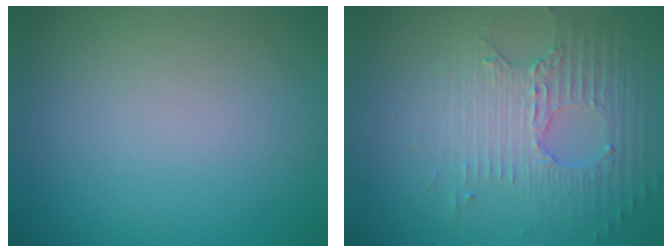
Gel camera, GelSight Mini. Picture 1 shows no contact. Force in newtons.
{"total": 5.4, "press": 3.5, "slide": 4.1}